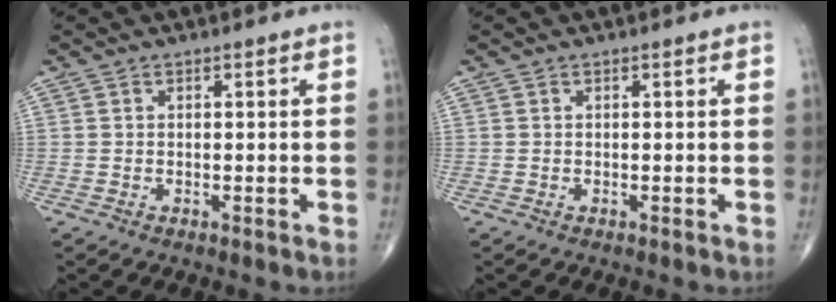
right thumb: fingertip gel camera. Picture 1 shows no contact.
{"total": 0.0}